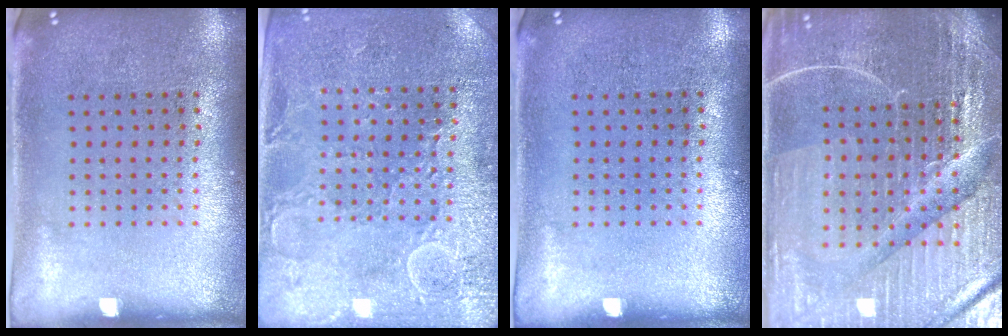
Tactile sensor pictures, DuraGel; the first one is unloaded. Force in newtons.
{"total": 2.9, "press": 2.9, "slide": 0.4}
{"total": 0.0}
{"total": 5.5, "press": 5.1, "slide": 2.1}